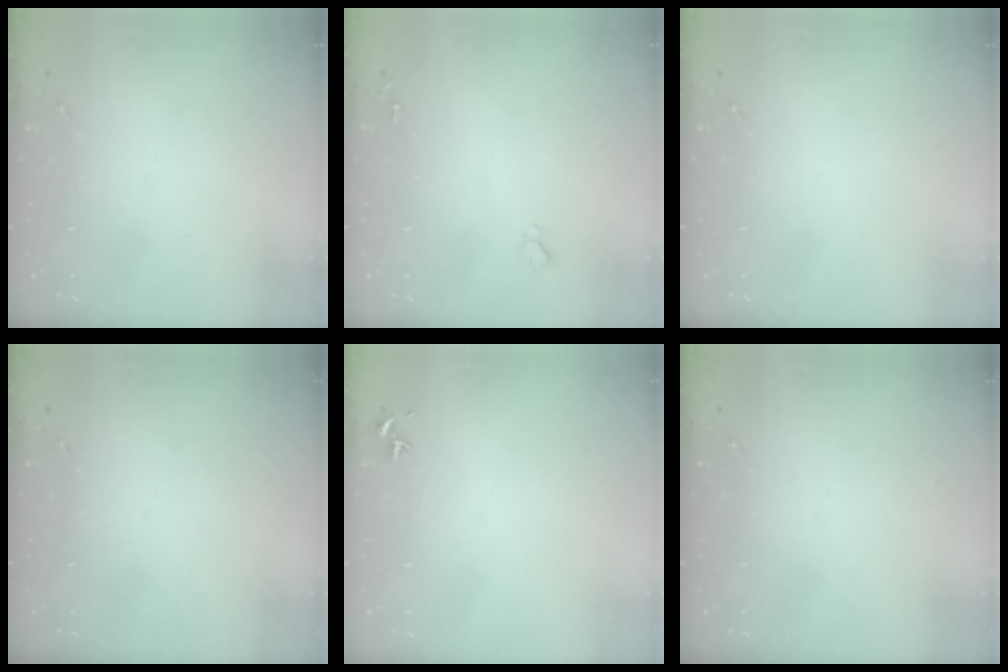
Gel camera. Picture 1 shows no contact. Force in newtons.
{"total": 2.6, "press": 2.5, "slide": 0.3}
{"total": 0.0}
{"total": 0.0}
{"total": 0.8, "press": 0.7, "slide": 0.3}
{"total": 0.0}